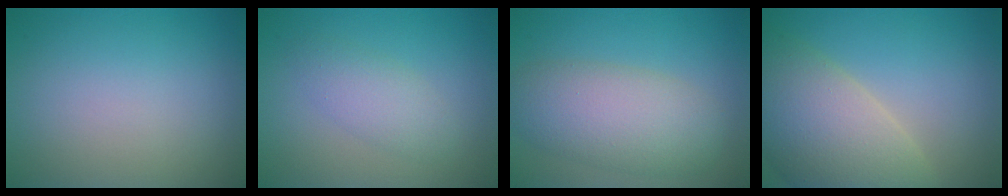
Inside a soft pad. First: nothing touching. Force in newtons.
{"total": 2.6, "press": 2.6, "slide": 0.1}
{"total": 6.4, "press": 6.4, "slide": 0.3}
{"total": 9.5, "press": 9.4, "slide": 1.2}